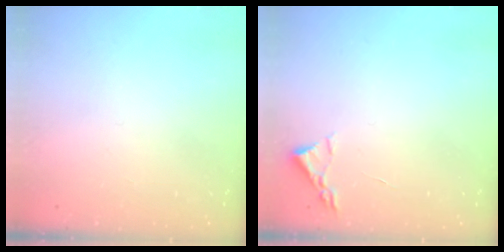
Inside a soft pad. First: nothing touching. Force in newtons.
{"total": 2.2, "press": 2.2, "slide": 0.3}